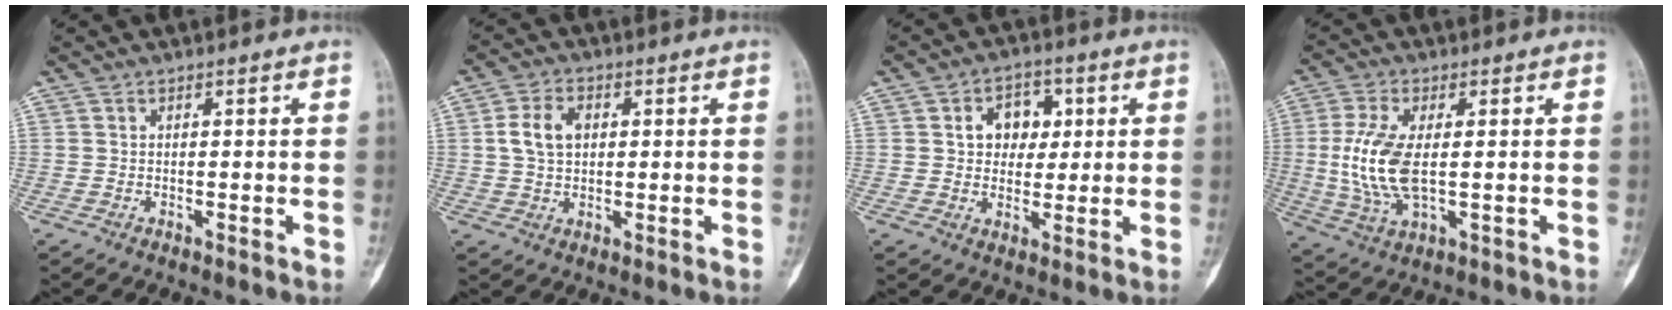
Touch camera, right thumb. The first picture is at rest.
{"total": 6.4, "force": [1.2, 4.4, 4.5], "torque": [-0.080, 0.008, 0.020]}
{"total": 7.6, "force": [1.7, 5.8, 4.5], "torque": [-0.023, 0.000, 0.023]}
{"total": 11.1, "force": [0.1, 5.1, 9.9], "torque": [-0.217, -0.008, 0.008]}